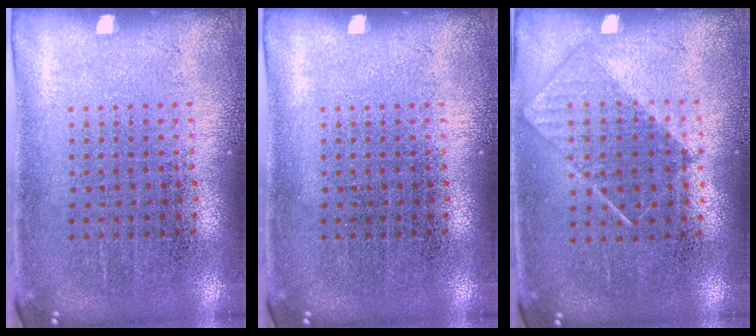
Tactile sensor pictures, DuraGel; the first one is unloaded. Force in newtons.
{"total": 0.0}
{"total": 0.8, "press": 0.7, "slide": 0.4}